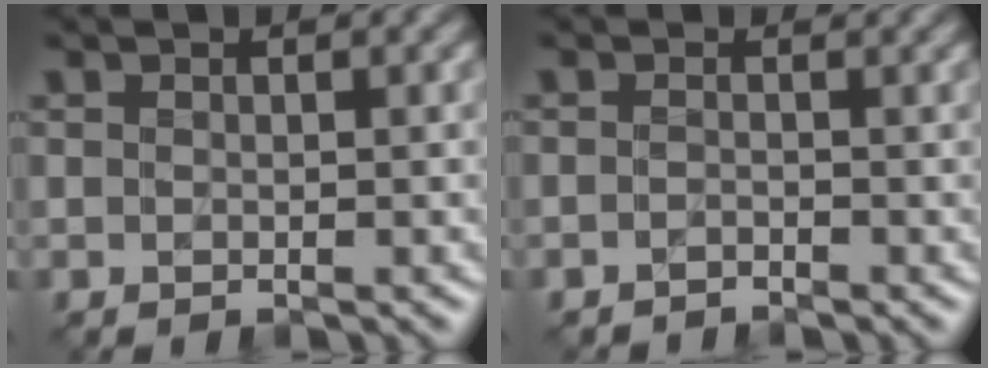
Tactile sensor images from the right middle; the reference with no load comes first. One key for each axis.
{"total": 1.0, "fx": -1.0, "fy": 0.0, "fz": -0.1, "tx": -0.001, "ty": -0.003, "tz": -0.020}